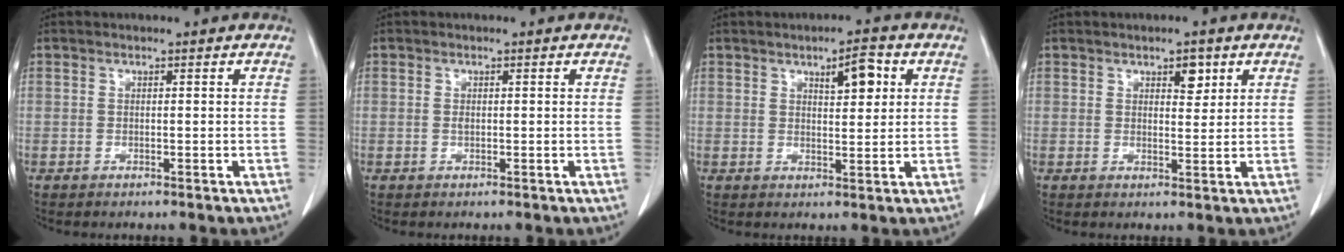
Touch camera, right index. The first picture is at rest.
{"total": 0.6, "force": [0.0, 0.3, 0.6], "torque": [-0.014, -0.001, 0.002]}
{"total": 4.8, "force": [2.0, 1.4, 4.1], "torque": [-0.064, 0.002, 0.032]}
{"total": 2.9, "force": [1.6, 1.3, 2.0], "torque": [-0.027, -0.003, 0.025]}